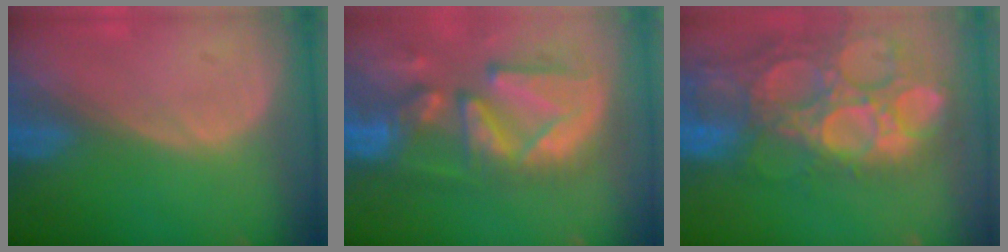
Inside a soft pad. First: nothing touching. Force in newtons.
{"total": 13.1, "press": 11.3, "slide": 6.6}
{"total": 15.7, "press": 12.9, "slide": 8.9}